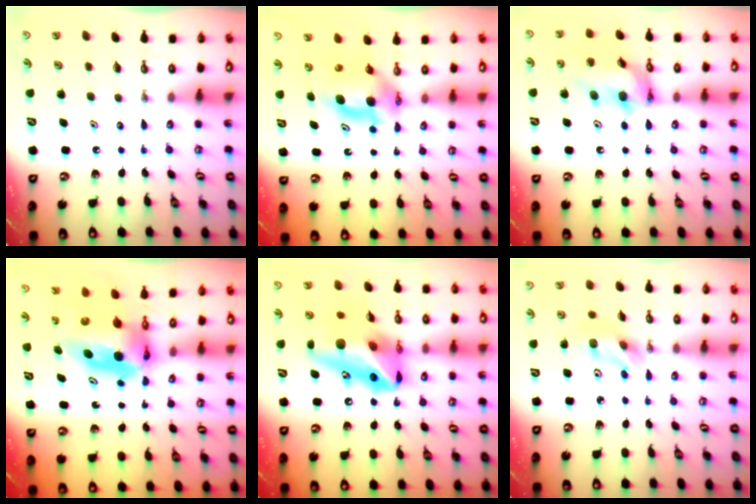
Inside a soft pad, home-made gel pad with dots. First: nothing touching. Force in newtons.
{"total": 5.5, "press": 5.1, "slide": 2.0}
{"total": 15.1, "press": 15.0, "slide": 1.5}
{"total": 6.4, "press": 6.4, "slide": 0.5}
{"total": 18.0, "press": 17.8, "slide": 2.9}
{"total": 9.4, "press": 5.3, "slide": 7.8}